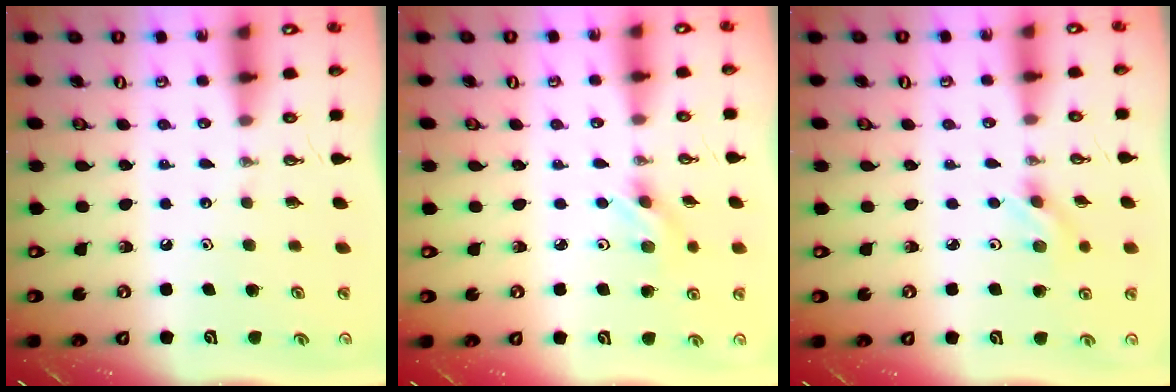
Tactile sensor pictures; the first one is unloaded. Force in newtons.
{"total": 4.1, "press": 3.8, "slide": 1.3}
{"total": 2.6, "press": 2.3, "slide": 1.3}